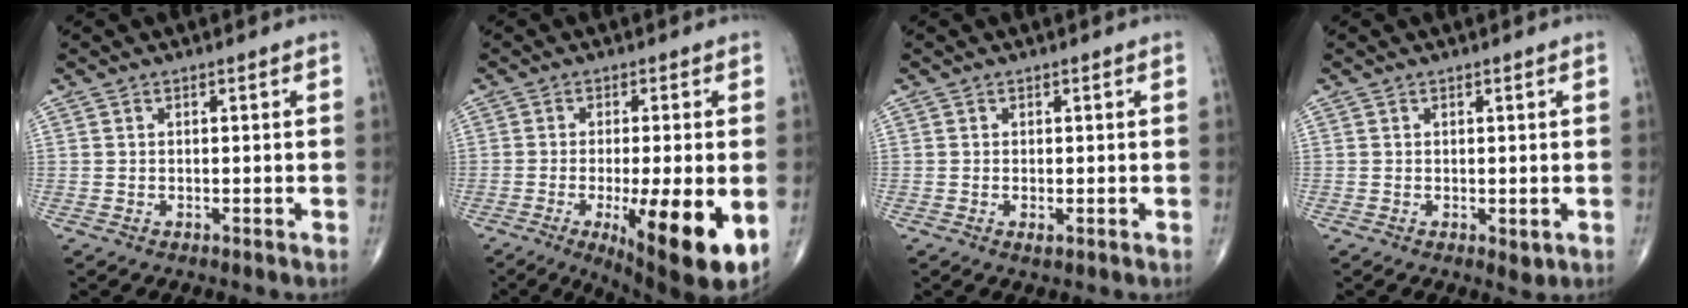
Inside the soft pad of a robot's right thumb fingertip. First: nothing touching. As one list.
[{"total": 14.7, "force": [-4.2, 3.1, 13.7], "torque": [-0.176, -0.020, -0.051]}, {"total": 0.9, "force": [-0.2, 0.4, 0.8], "torque": [-0.015, -0.003, -0.004]}, {"total": 1.5, "force": [-0.2, 0.7, 1.3], "torque": [-0.017, -0.005, -0.001]}]